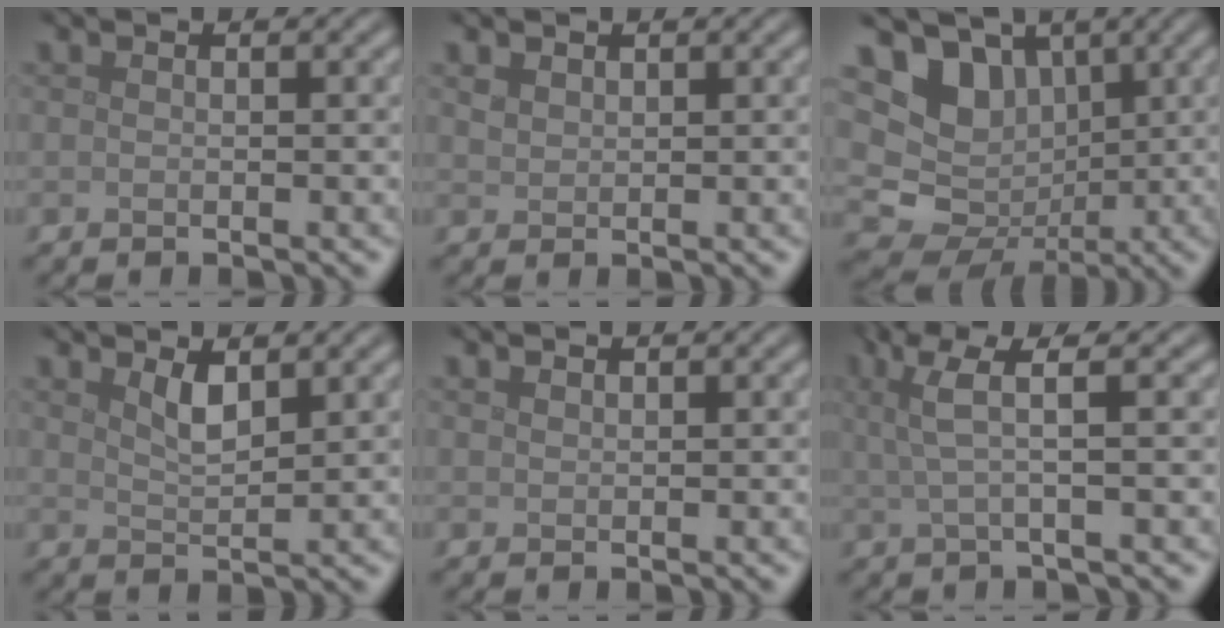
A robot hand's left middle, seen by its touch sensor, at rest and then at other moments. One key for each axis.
{"total": 1.1, "fx": 0.9, "fy": 0.7, "fz": 0.3, "tx": -0.008, "ty": 0.000, "tz": 0.019}
{"total": 9.5, "fx": 2.3, "fy": 8.2, "fz": 4.2, "tx": -0.082, "ty": 0.008, "tz": 0.027}
{"total": 2.0, "fx": 1.3, "fy": 0.6, "fz": 1.4, "tx": -0.028, "ty": -0.004, "tz": 0.026}
{"total": 0.6, "fx": 0.5, "fy": 0.3, "fz": 0.1, "tx": -0.003, "ty": 0.001, "tz": 0.012}
{"total": 3.5, "fx": 0.8, "fy": 0.6, "fz": 3.4, "tx": -0.061, "ty": 0.008, "tz": 0.014}